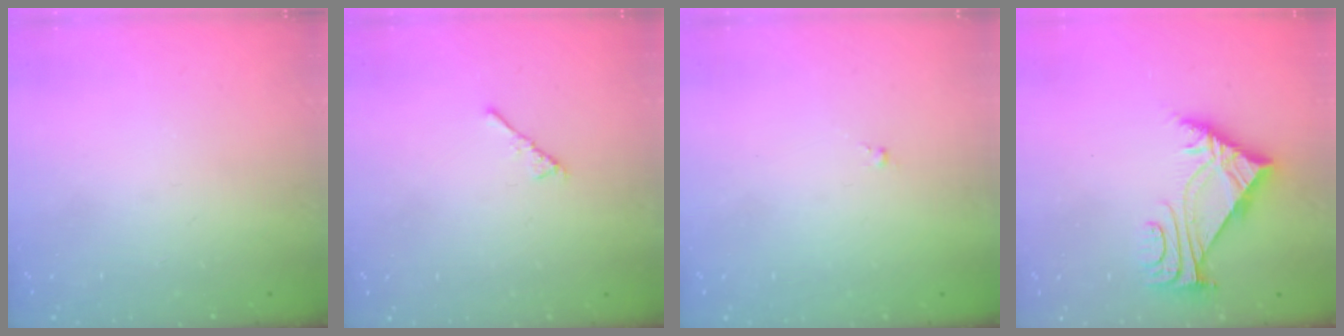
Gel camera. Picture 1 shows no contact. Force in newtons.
{"total": 2.9, "press": 2.8, "slide": 0.7}
{"total": 0.0}
{"total": 6.2, "press": 6.2, "slide": 0.7}